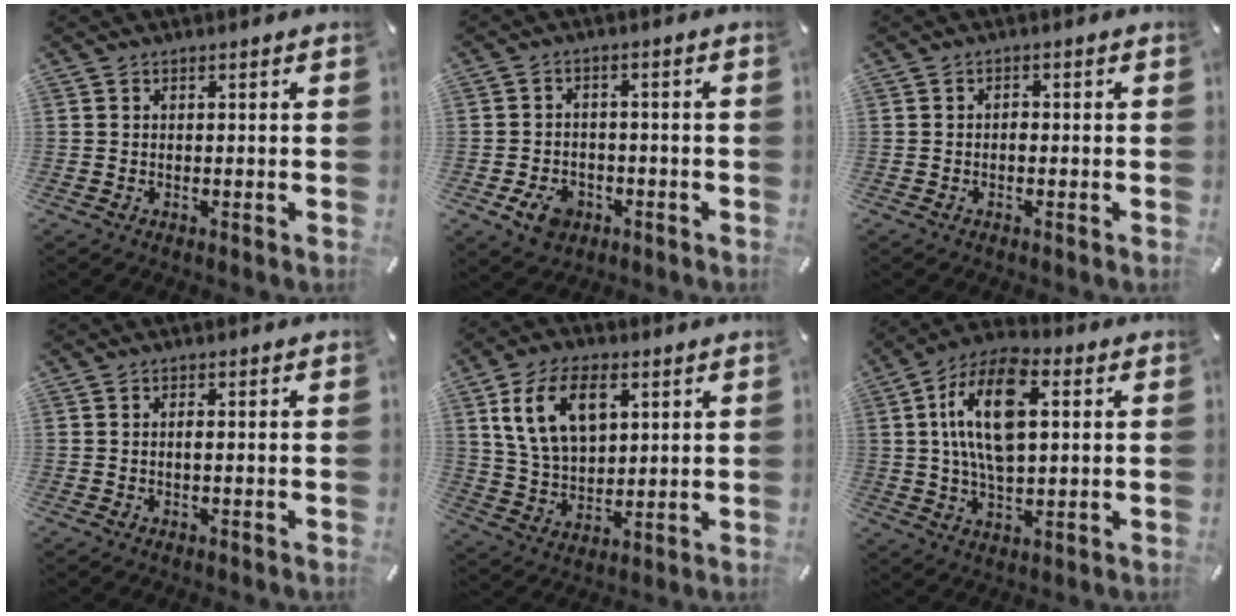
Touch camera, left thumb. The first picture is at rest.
{"total": 6.0, "force": [-2.8, 4.6, 2.8], "torque": [-0.053, 0.009, -0.053]}
{"total": 1.1, "force": [-0.4, 0.7, 0.7], "torque": [-0.015, 0.002, -0.009]}
{"total": 1.0, "force": [-0.1, 0.1, 1.0], "torque": [-0.020, -0.002, -0.001]}
{"total": 12.9, "force": [5.1, 8.4, 8.4], "torque": [-0.185, 0.002, 0.092]}
{"total": 15.5, "force": [3.2, 8.1, 12.8], "torque": [-0.261, -0.002, 0.052]}